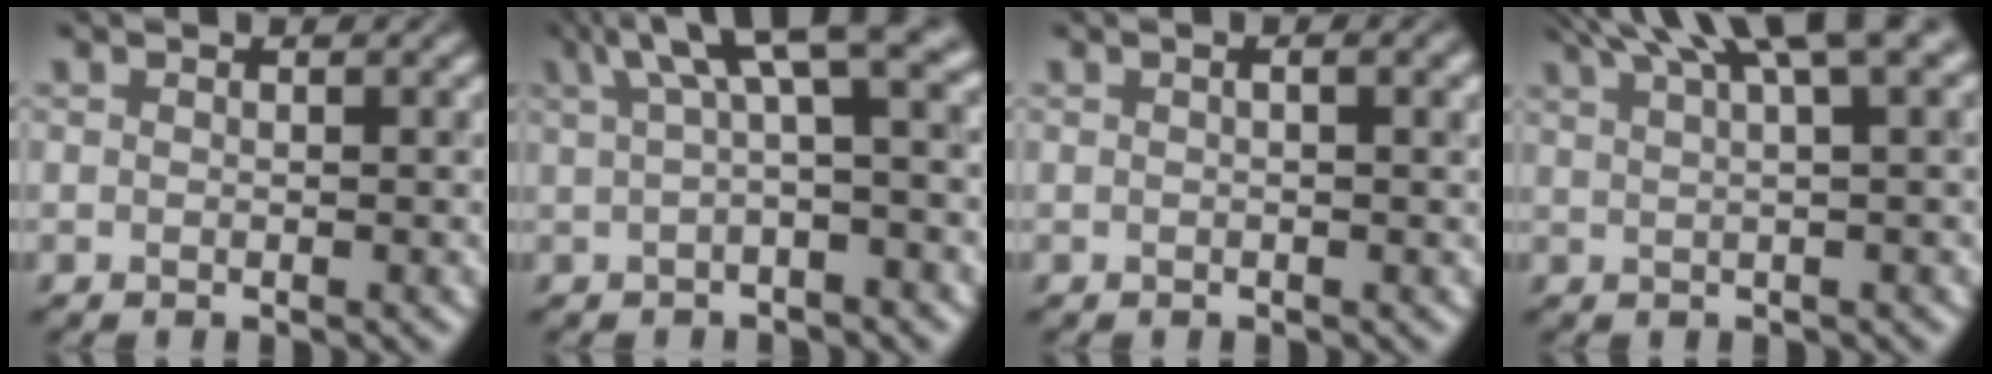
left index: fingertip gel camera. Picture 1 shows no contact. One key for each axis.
{"total": 6.3, "fx": 2.8, "fy": 1.4, "fz": 5.5, "tx": -0.065, "ty": 0.026, "tz": 0.041}
{"total": 3.6, "fx": 1.2, "fy": 1.5, "fz": 3.1, "tx": -0.025, "ty": 0.015, "tz": -0.008}
{"total": 7.9, "fx": 5.3, "fy": 1.4, "fz": 5.7, "tx": -0.060, "ty": 0.030, "tz": 0.069}